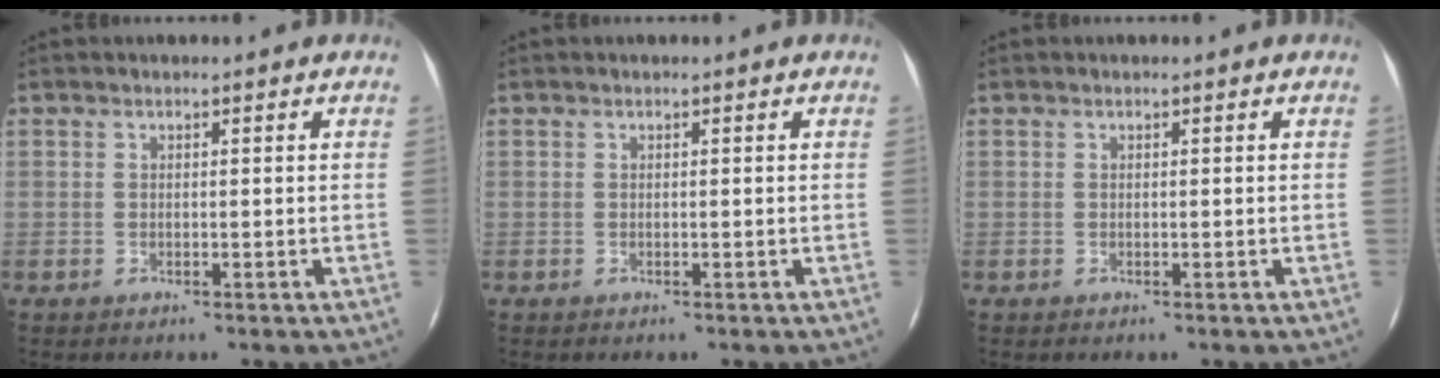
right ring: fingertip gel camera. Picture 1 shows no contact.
{"total": 0.0}
{"total": 0.0}